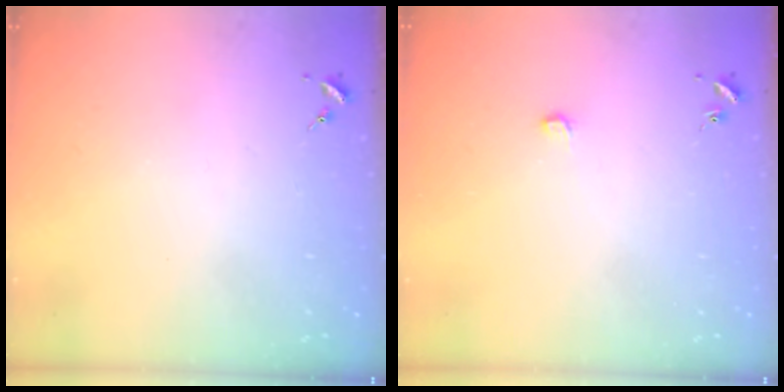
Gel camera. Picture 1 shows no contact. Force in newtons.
{"total": 3.8, "press": 3.7, "slide": 0.3}